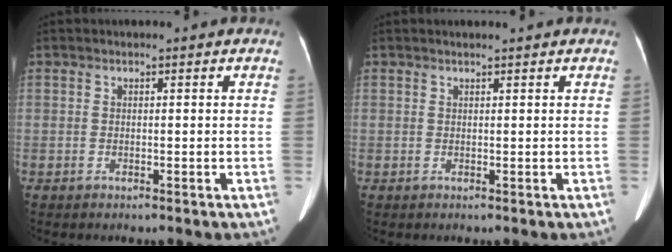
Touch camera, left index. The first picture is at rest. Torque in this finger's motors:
{"motor_torque": [-0.26, -0.13, -0.11, -0.01]}